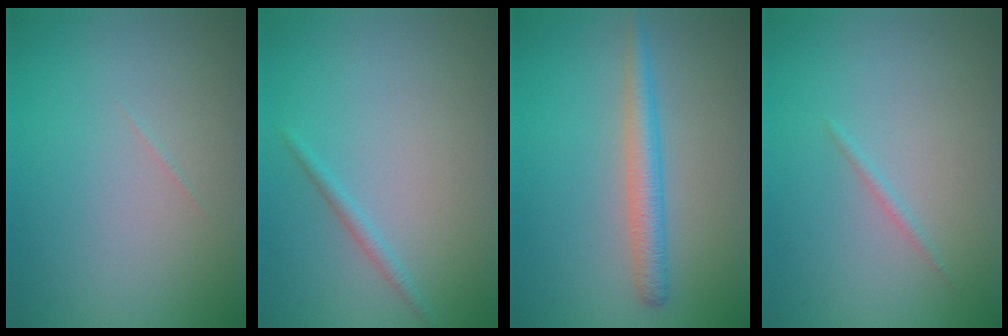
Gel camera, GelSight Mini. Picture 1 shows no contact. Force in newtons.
{"total": 1.0, "press": 1.0, "slide": 0.0}
{"total": 2.7, "press": 2.7, "slide": 0.1}
{"total": 0.6, "press": 0.6, "slide": 0.0}